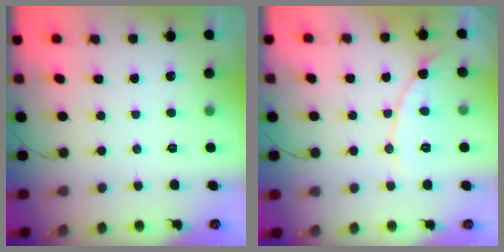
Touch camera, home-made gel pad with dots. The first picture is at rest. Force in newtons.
{"total": 10.0, "press": 9.9, "slide": 0.5}